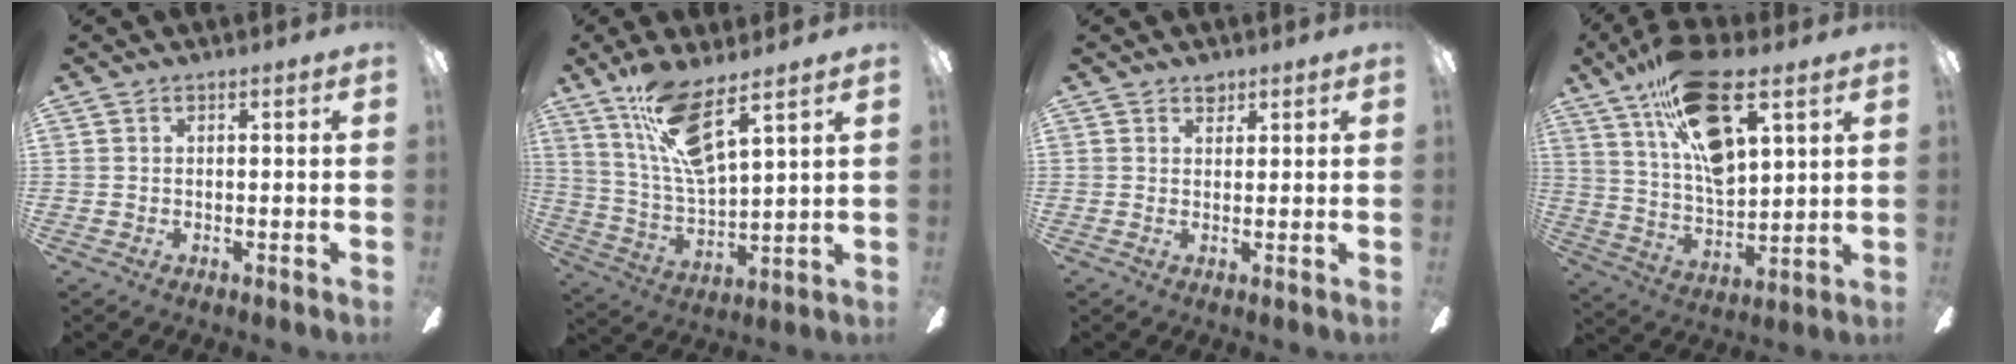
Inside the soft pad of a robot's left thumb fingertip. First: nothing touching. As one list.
[{"total": 14.4, "force": [9.5, 3.5, 10.2], "torque": [-0.210, -0.033, 0.167]}, {"total": 2.0, "force": [1.6, 1.1, 0.5], "torque": [0.003, -0.006, 0.027]}, {"total": 21.1, "force": [11.2, 9.0, 15.3], "torque": [-0.261, -0.045, 0.192]}]